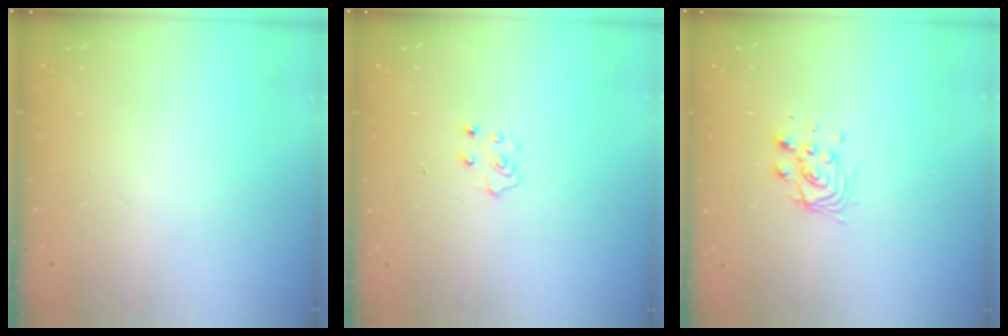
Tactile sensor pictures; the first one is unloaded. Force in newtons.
{"total": 5.3, "press": 5.3, "slide": 0.5}
{"total": 7.6, "press": 7.6, "slide": 0.5}